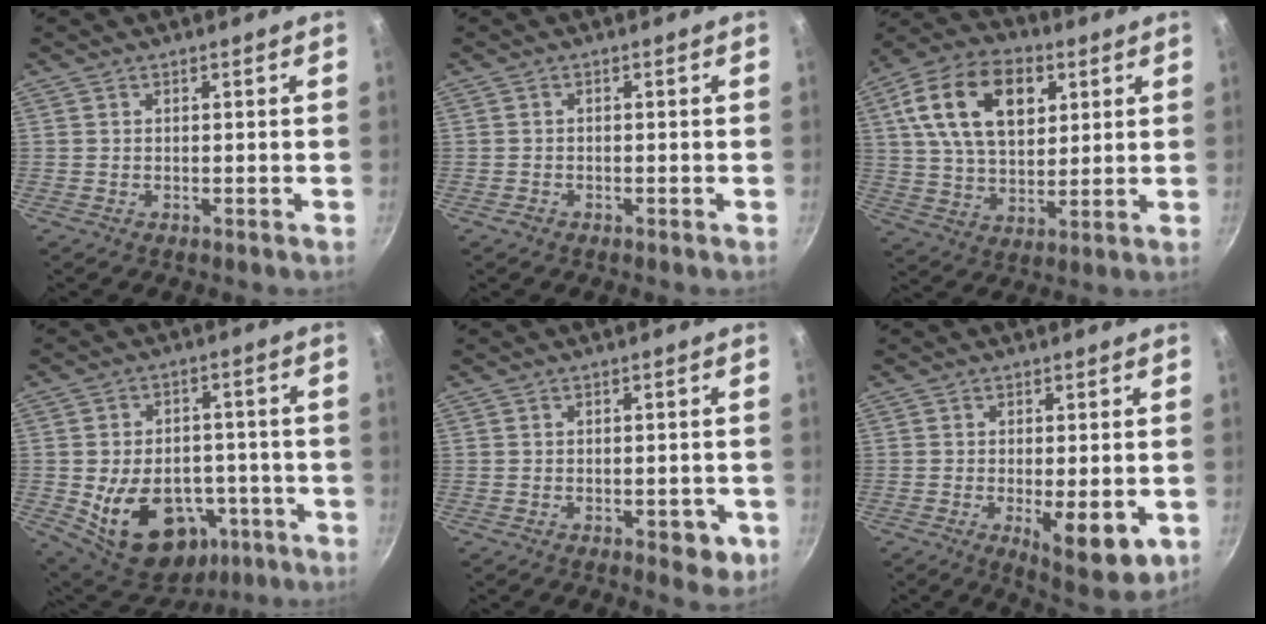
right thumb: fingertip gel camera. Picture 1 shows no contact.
{"total": 0.9, "force": [-0.6, 0.7, 0.2], "torque": [-0.003, 0.002, -0.014]}
{"total": 18.8, "force": [6.2, 11.7, 13.4], "torque": [-0.220, -0.003, 0.107]}
{"total": 18.3, "force": [-6.2, 12.4, 11.9], "torque": [-0.177, 0.023, -0.073]}
{"total": 4.2, "force": [-1.9, 2.4, 3.0], "torque": [-0.014, 0.010, -0.021]}
{"total": 10.2, "force": [-2.9, 3.7, 9.1], "torque": [-0.121, -0.017, -0.035]}